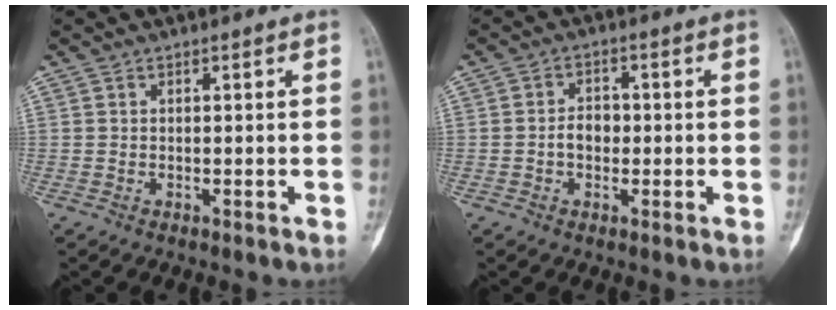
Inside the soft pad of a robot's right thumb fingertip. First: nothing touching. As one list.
[{"total": 3.6, "force": [-0.5, 2.7, 2.4], "torque": [-0.025, 0.011, -0.016]}]